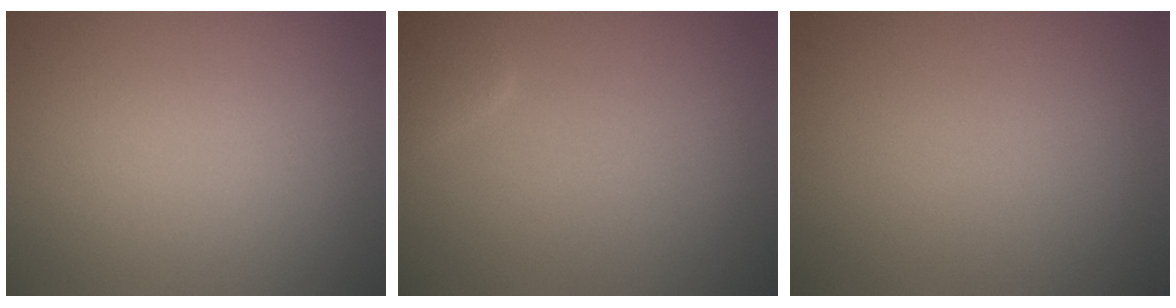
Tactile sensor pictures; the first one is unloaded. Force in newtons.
{"total": 1.3, "press": 1.2, "slide": 0.1}
{"total": 0.0}